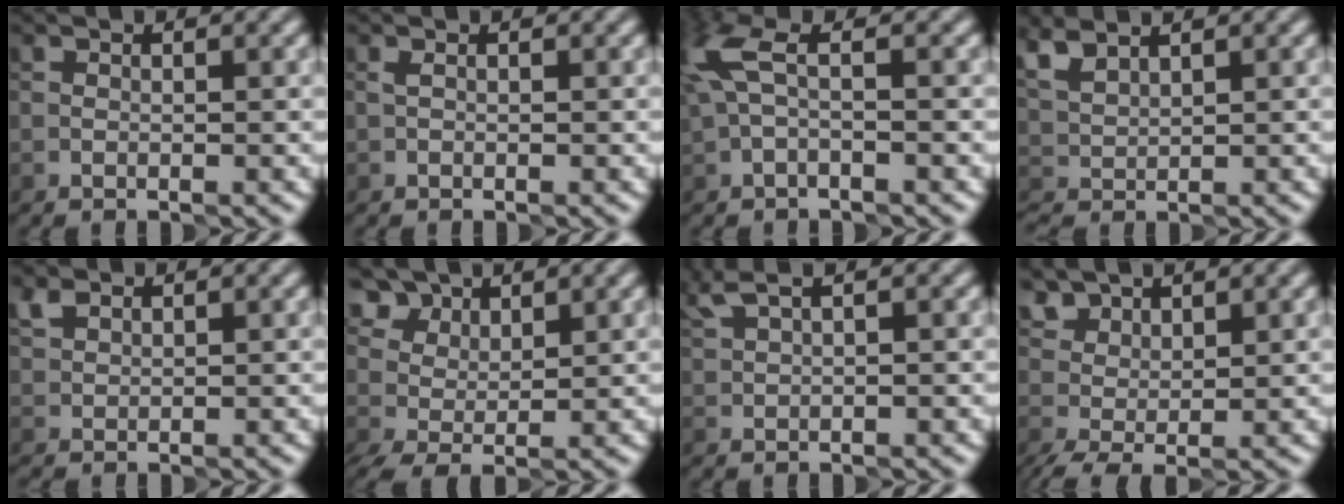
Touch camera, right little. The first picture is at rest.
{"total": 0.0}
{"total": 3.7, "force": [0.8, 1.5, 3.3], "torque": [-0.089, 0.013, 0.010]}
{"total": 2.4, "force": [2.0, 0.6, 1.2], "torque": [-0.036, 0.011, 0.051]}
{"total": 1.3, "force": [1.2, 0.6, 0.3], "torque": [-0.005, 0.009, 0.028]}
{"total": 4.0, "force": [2.6, 2.4, 2.0], "torque": [-0.050, 0.004, 0.051]}
{"total": 2.7, "force": [1.8, 0.8, 1.8], "torque": [-0.025, 0.015, 0.033]}
{"total": 2.9, "force": [1.7, 1.6, 1.7], "torque": [-0.049, 0.004, 0.038]}